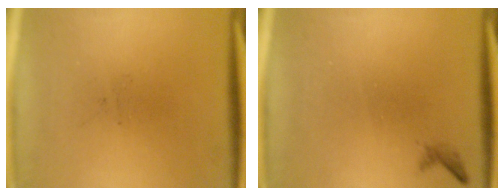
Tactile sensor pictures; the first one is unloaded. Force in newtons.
{"total": 0.6}